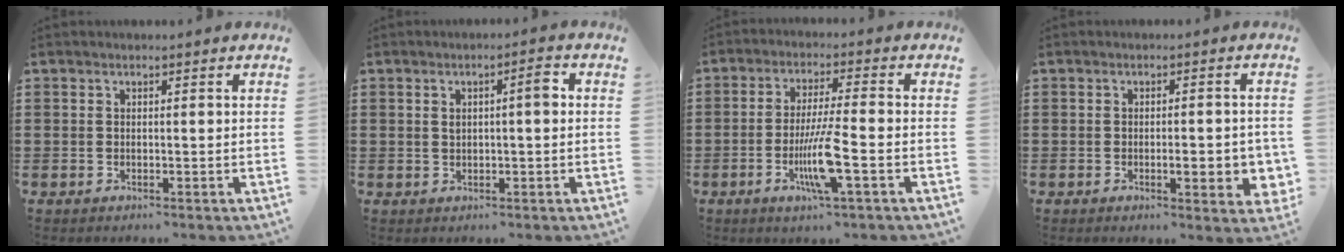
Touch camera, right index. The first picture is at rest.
{"total": 3.3, "force": [0.7, 0.9, 3.1], "torque": [-0.045, 0.001, 0.004]}
{"total": 8.3, "force": [-2.9, 0.5, 7.8], "torque": [-0.155, -0.016, -0.057]}
{"total": 5.0, "force": [-1.0, 1.4, 4.7], "torque": [-0.057, -0.005, -0.018]}